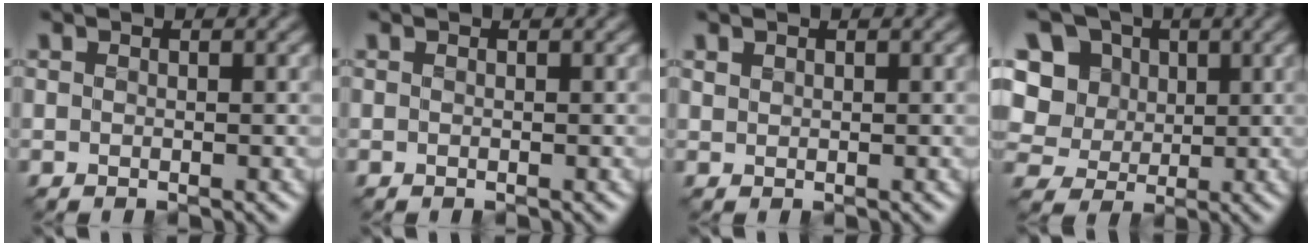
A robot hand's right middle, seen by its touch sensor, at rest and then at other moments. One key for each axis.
{"total": 0.0}
{"total": 0.6, "fx": 0.5, "fy": 0.2, "fz": 0.0, "tx": -0.004, "ty": -0.002, "tz": 0.014}
{"total": 12.1, "fx": 4.2, "fy": 10.2, "fz": 5.1, "tx": -0.125, "ty": 0.027, "tz": 0.065}